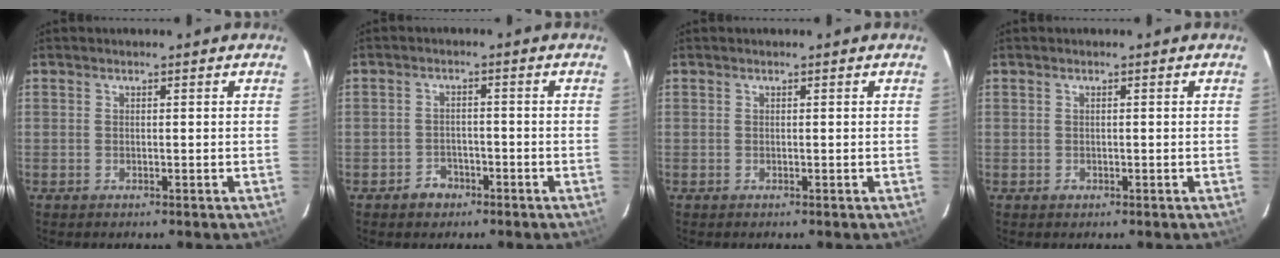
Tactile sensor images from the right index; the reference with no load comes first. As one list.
[{"total": 3.8, "force": [-2.4, 2.9, 0.6], "torque": [-0.019, 0.013, -0.034]}, {"total": 0.0}, {"total": 0.9, "force": [-0.3, 0.9, 0.1], "torque": [0.002, 0.002, -0.003]}]